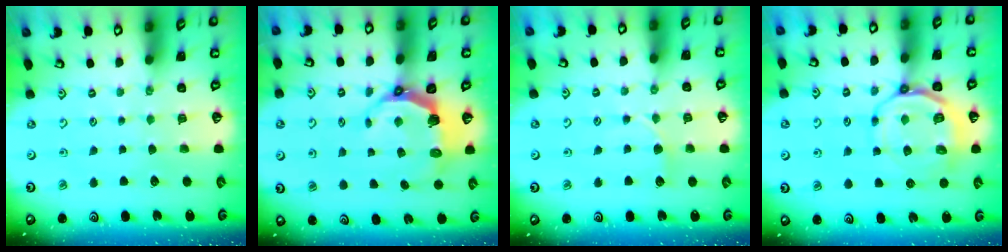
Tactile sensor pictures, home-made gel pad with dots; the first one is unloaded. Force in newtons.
{"total": 8.0, "press": 6.3, "slide": 5.0}
{"total": 5.2, "press": 5.1, "slide": 0.6}
{"total": 10.7, "press": 10.3, "slide": 2.8}